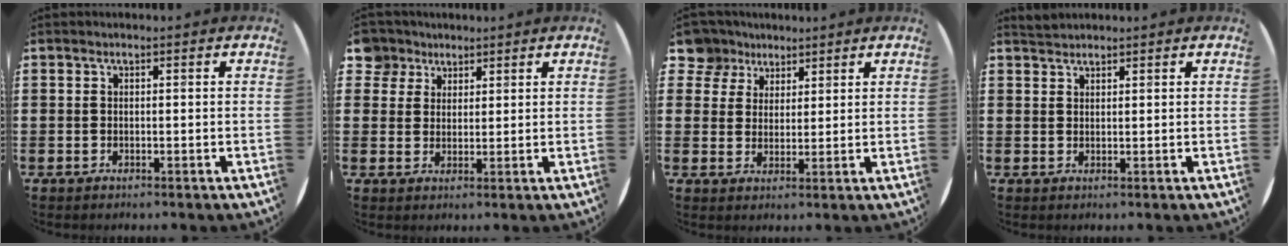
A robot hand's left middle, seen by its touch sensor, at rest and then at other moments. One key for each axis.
{"total": 4.2, "fx": 3.1, "fy": 2.8, "fz": 0.1, "tx": -0.009, "ty": 0.004, "tz": 0.060}
{"total": 5.0, "fx": 3.9, "fy": 3.2, "fz": 0.1, "tx": -0.016, "ty": -0.003, "tz": 0.073}
{"total": 1.5, "fx": 1.5, "fy": 0.3, "fz": 0.0, "tx": -0.003, "ty": 0.004, "tz": 0.029}